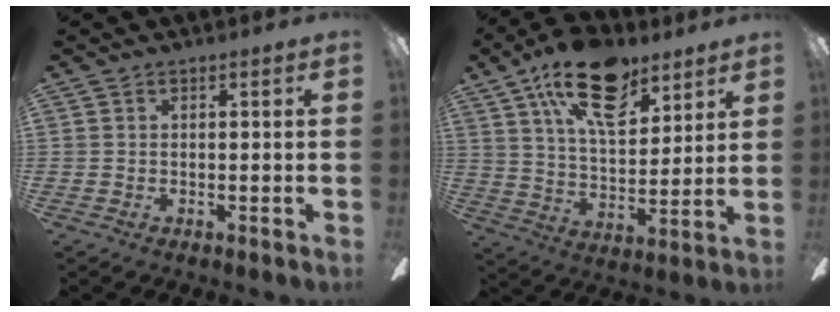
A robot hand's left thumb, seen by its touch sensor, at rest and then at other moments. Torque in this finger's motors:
{"motor_torque": [0.44, 0.53, 1.63, -1.14, 0.30]}